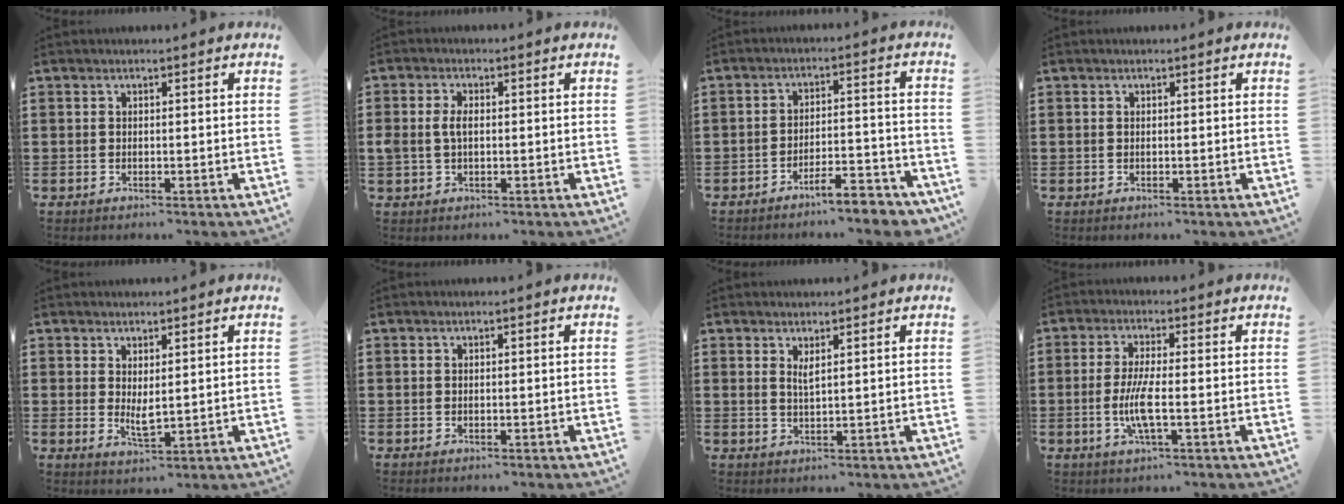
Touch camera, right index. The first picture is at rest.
{"total": 3.0, "force": [0.1, 1.7, 2.4], "torque": [-0.056, 0.004, -0.002]}
{"total": 5.9, "force": [-5.3, 0.6, 2.4], "torque": [-0.039, 0.001, -0.102]}
{"total": 0.0}
{"total": 2.7, "force": [1.0, 0.8, 2.4], "torque": [-0.045, -0.004, 0.020]}
{"total": 0.0}
{"total": 1.7, "force": [1.2, 0.3, 1.2], "torque": [-0.025, 0.002, 0.021]}
{"total": 5.8, "force": [-1.3, 1.0, 5.6], "torque": [-0.124, -0.011, -0.031]}